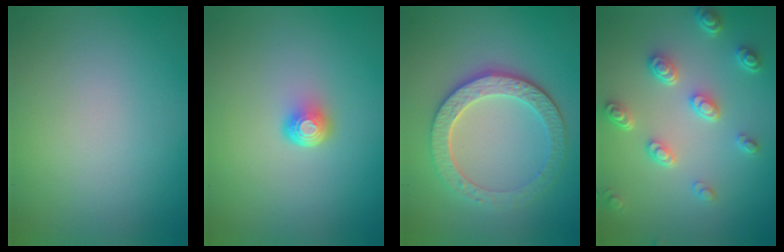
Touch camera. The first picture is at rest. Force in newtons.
{"total": 2.0, "press": 1.3, "slide": 1.6}
{"total": 4.5, "press": 4.0, "slide": 2.1}
{"total": 4.4, "press": 3.3, "slide": 2.8}